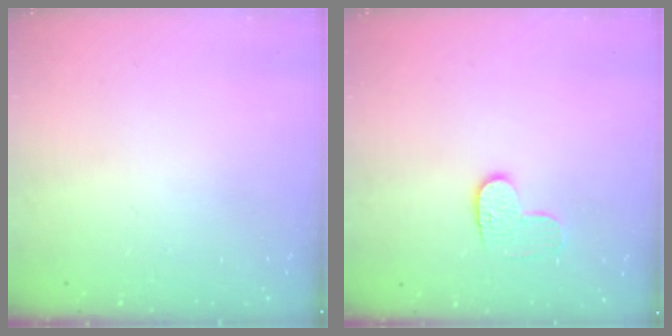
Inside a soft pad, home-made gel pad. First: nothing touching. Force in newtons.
{"total": 6.8, "press": 6.8, "slide": 0.1}